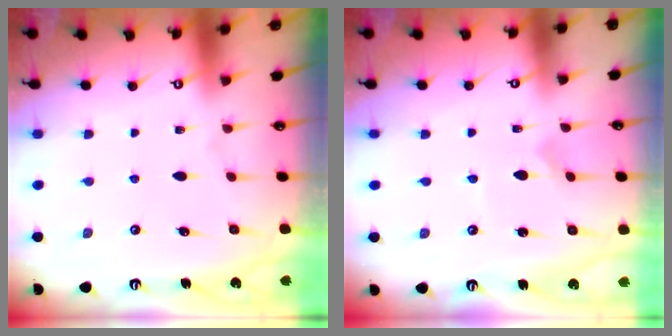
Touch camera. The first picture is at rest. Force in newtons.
{"total": 2.1, "press": 2.1, "slide": 0.3}